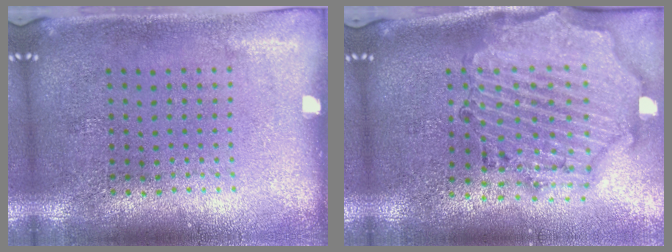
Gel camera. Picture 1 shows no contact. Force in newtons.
{"total": 2.2, "press": 2.1, "slide": 0.6}